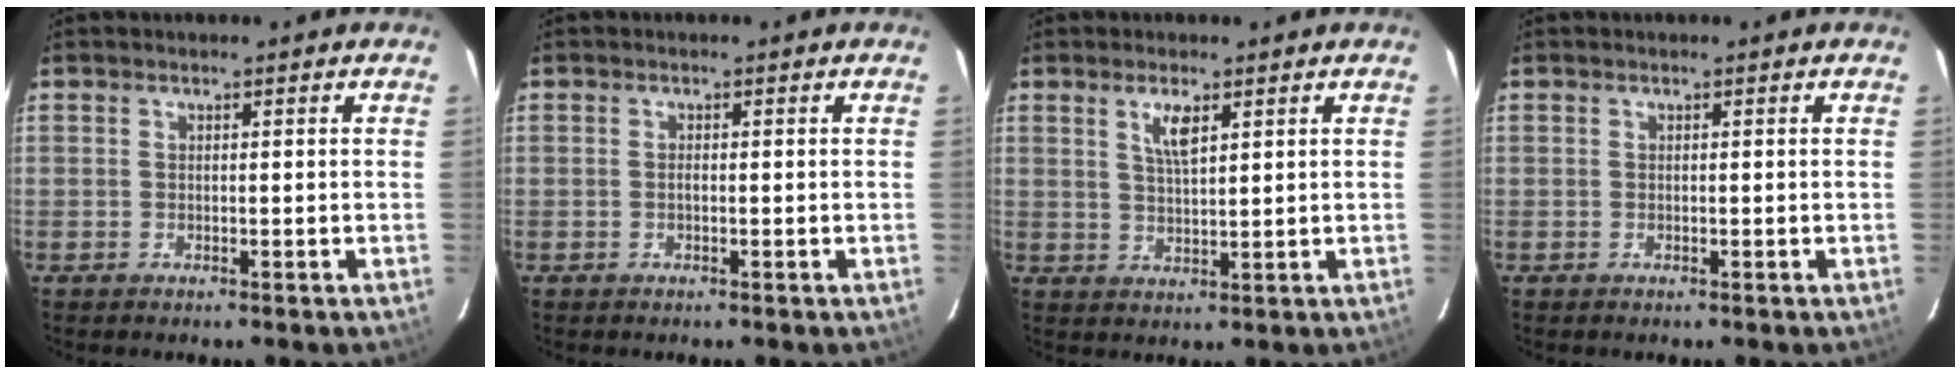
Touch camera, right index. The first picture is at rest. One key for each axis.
{"total": 0.5, "fx": -0.1, "fy": 0.1, "fz": 0.5, "tx": -0.010, "ty": 0.001, "tz": -0.004}
{"total": 4.0, "fx": 2.1, "fy": 1.2, "fz": 3.2, "tx": -0.060, "ty": 0.000, "tz": 0.041}
{"total": 0.0}